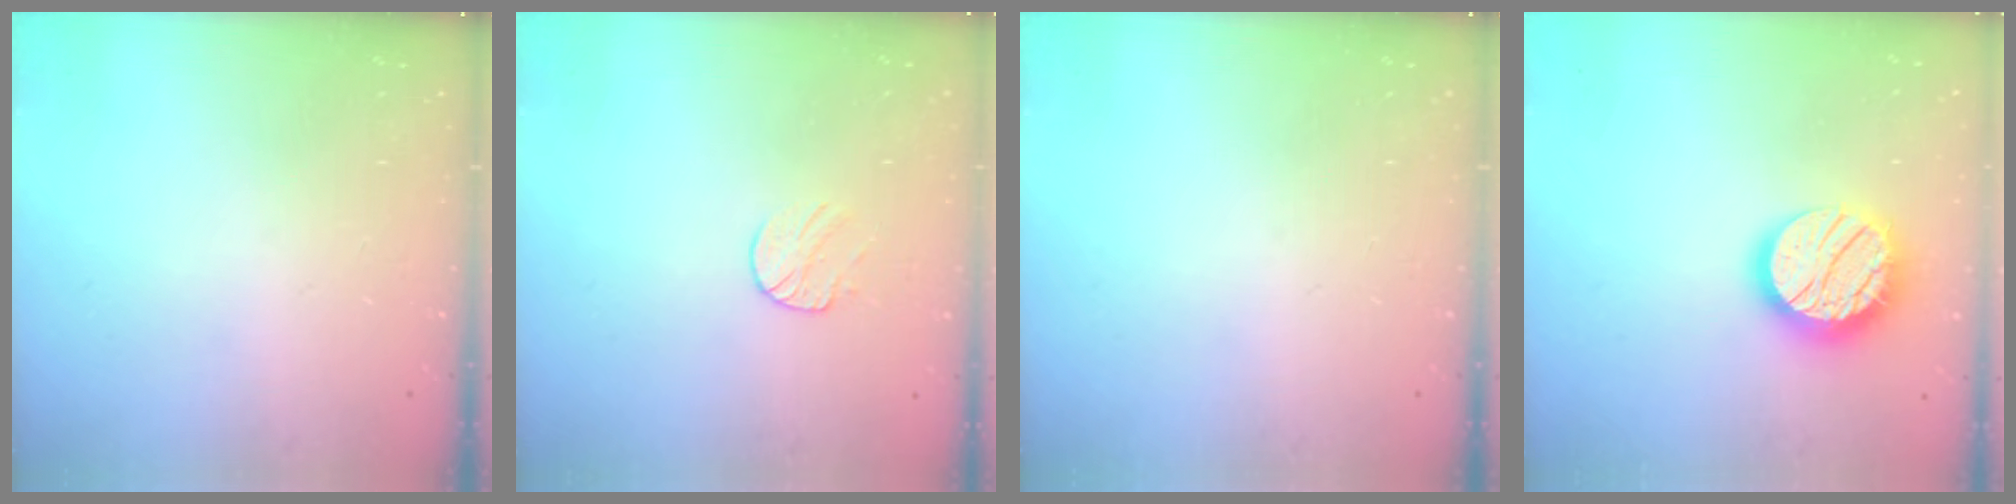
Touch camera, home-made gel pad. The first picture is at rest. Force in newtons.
{"total": 6.7, "press": 6.7, "slide": 0.6}
{"total": 0.0}
{"total": 16.6, "press": 16.6, "slide": 1.1}